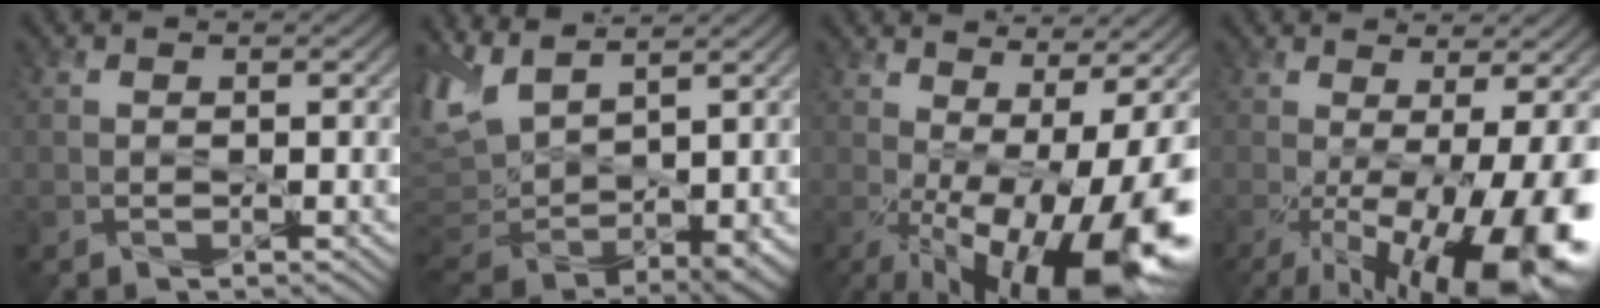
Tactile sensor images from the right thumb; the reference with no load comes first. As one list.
[{"total": 10.2, "force": [5.0, 4.9, 7.4], "torque": [-0.206, 0.001, 0.101]}, {"total": 17.4, "force": [-3.1, 6.5, 15.9], "torque": [-0.232, -0.021, -0.032]}, {"total": 15.7, "force": [-4.5, 5.2, 14.1], "torque": [-0.204, -0.035, -0.040]}]